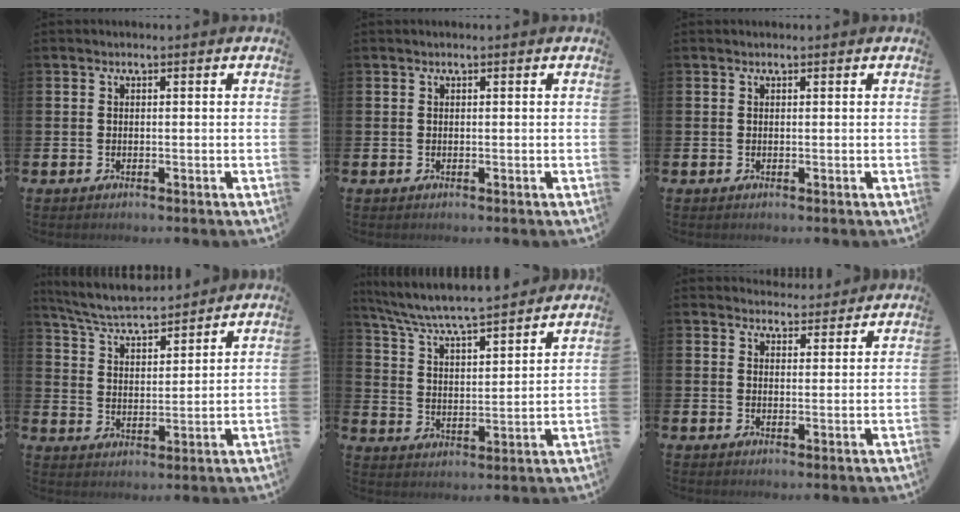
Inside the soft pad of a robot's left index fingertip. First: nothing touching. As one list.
[{"total": 0.0}, {"total": 0.0}, {"total": 6.0, "force": [5.8, 0.6, 1.6], "torque": [-0.059, -0.034, 0.102]}, {"total": 6.7, "force": [6.4, 0.2, 1.9], "torque": [-0.070, -0.052, 0.108]}, {"total": 3.4, "force": [3.2, 0.9, -0.1], "torque": [0.005, -0.019, 0.058]}]